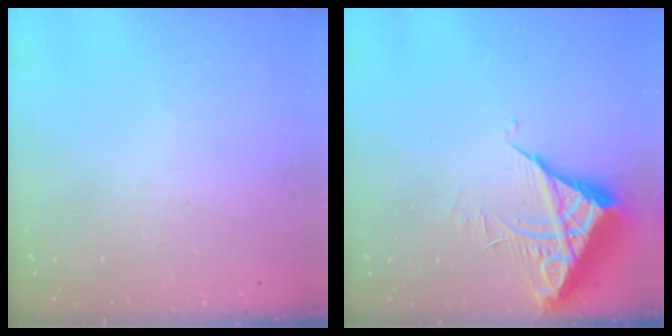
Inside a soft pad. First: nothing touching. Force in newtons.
{"total": 6.0, "press": 6.0, "slide": 0.2}